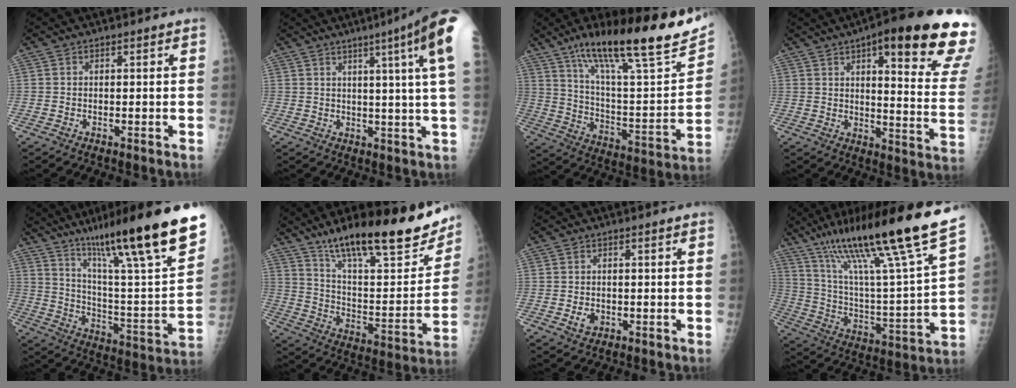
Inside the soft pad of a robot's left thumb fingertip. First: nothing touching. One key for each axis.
{"total": 15.7, "fx": 7.8, "fy": -0.7, "fz": 13.6, "tx": -0.176, "ty": -0.034, "tz": 0.079}
{"total": 28.0, "fx": 18.3, "fy": 6.0, "fz": 20.3, "tx": -0.293, "ty": -0.048, "tz": 0.301}
{"total": 24.9, "fx": 15.1, "fy": 4.5, "fz": 19.3, "tx": -0.221, "ty": -0.052, "tz": 0.192}
{"total": 28.3, "fx": 20.1, "fy": 2.8, "fz": 19.7, "tx": -0.287, "ty": -0.077, "tz": 0.312}
{"total": 27.1, "fx": 19.0, "fy": 7.3, "fz": 17.9, "tx": -0.236, "ty": -0.072, "tz": 0.303}
{"total": 1.8, "fx": -0.6, "fy": 1.5, "fz": 0.9, "tx": -0.004, "ty": 0.004, "tz": -0.008}
{"total": 28.2, "fx": 19.4, "fy": 1.6, "fz": 20.4, "tx": -0.329, "ty": -0.065, "tz": 0.333}